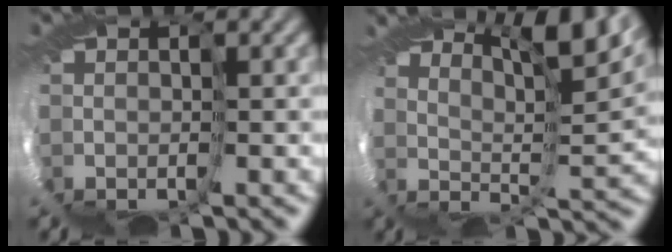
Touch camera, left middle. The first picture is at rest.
{"total": 7.7, "force": [6.4, -4.2, -0.6], "torque": [0.018, 0.007, 0.107]}